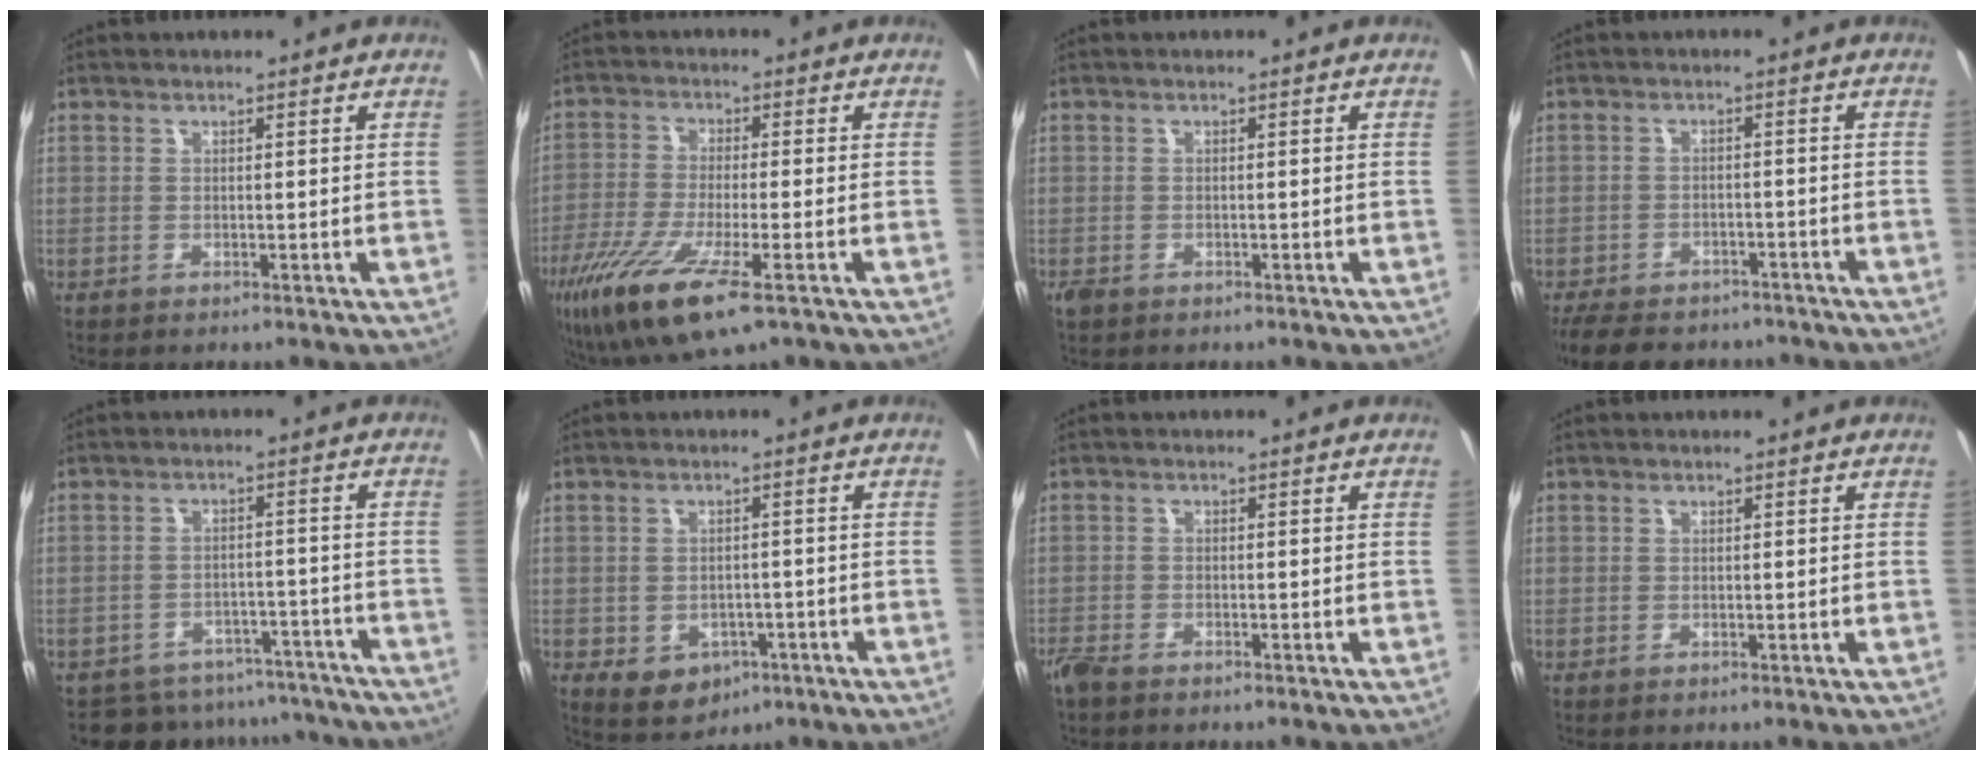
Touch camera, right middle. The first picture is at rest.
{"total": 15.4, "force": [-8.3, 3.3, 12.5], "torque": [-0.262, -0.054, -0.154]}
{"total": 1.7, "force": [-1.1, 1.0, 0.9], "torque": [-0.019, -0.005, -0.020]}
{"total": 10.7, "force": [-8.2, 5.6, 3.9], "torque": [-0.100, 0.010, -0.121]}
{"total": 11.9, "force": [-10.6, 4.9, 1.8], "torque": [-0.035, 0.027, -0.130]}
{"total": 6.8, "force": [-2.9, 5.3, 3.2], "torque": [-0.070, -0.006, -0.026]}
{"total": 2.8, "force": [-2.4, 0.8, 1.3], "torque": [-0.034, -0.010, -0.050]}
{"total": 0.9, "force": [0.0, 0.9, -0.1], "torque": [0.001, 0.004, 0.002]}